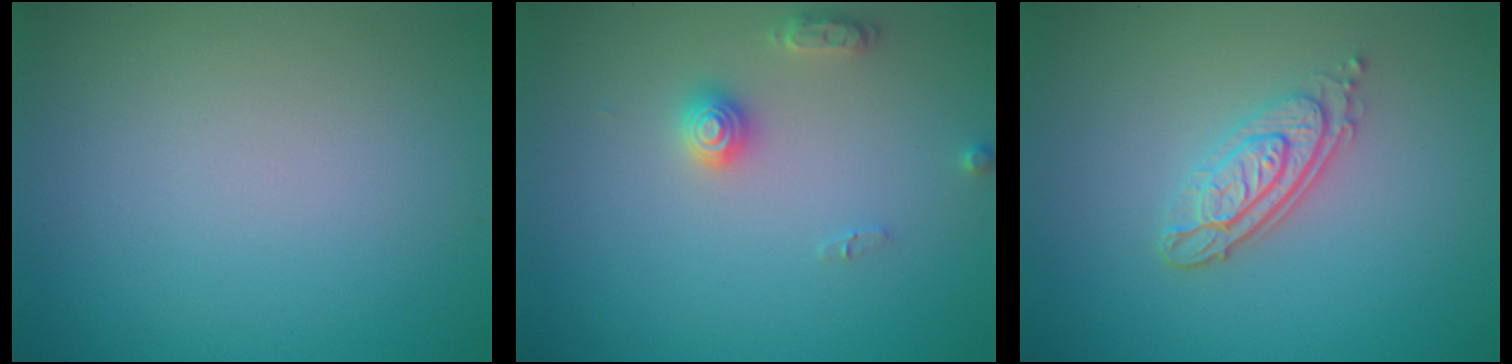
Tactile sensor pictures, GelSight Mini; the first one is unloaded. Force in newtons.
{"total": 2.2, "press": 2.2, "slide": 0.1}
{"total": 3.4, "press": 2.7, "slide": 1.9}